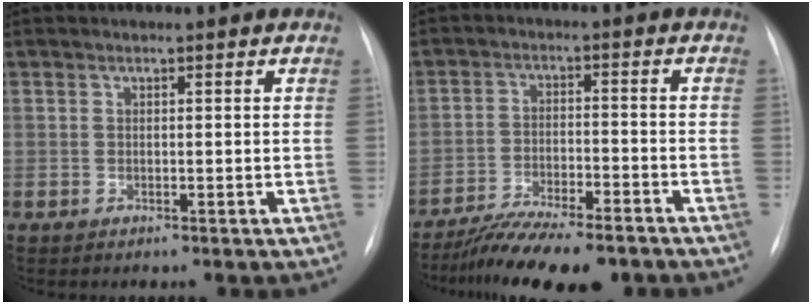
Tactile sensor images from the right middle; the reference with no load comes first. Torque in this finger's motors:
{"motor_torque": [1.06, -1.08, 0.21, 0.06]}